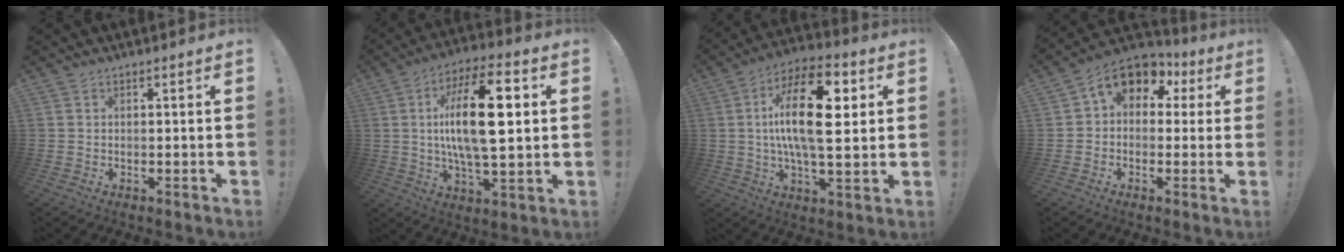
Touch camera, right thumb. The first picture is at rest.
{"total": 20.6, "force": [2.8, 7.9, 18.8], "torque": [-0.332, -0.006, 0.030]}
{"total": 21.7, "force": [3.6, 9.4, 19.2], "torque": [-0.324, -0.003, 0.049]}
{"total": 10.3, "force": [3.9, 7.5, 5.9], "torque": [-0.093, -0.010, 0.079]}